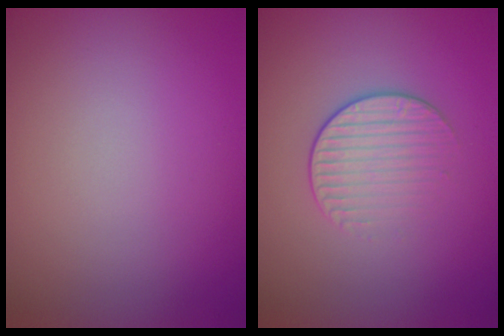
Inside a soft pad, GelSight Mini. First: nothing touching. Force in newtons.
{"total": 2.0, "press": 1.4, "slide": 1.4}